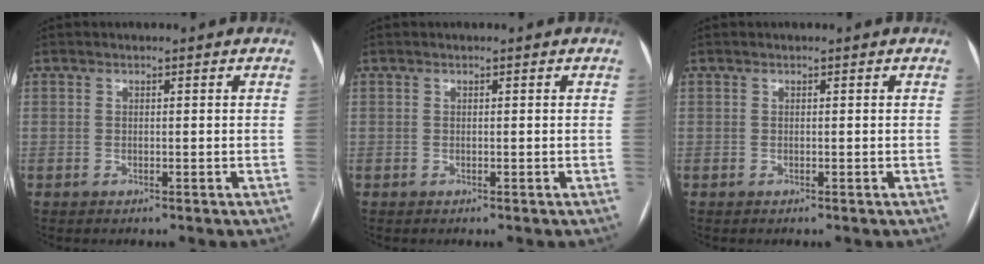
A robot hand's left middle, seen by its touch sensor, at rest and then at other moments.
{"total": 0.0}
{"total": 0.0}